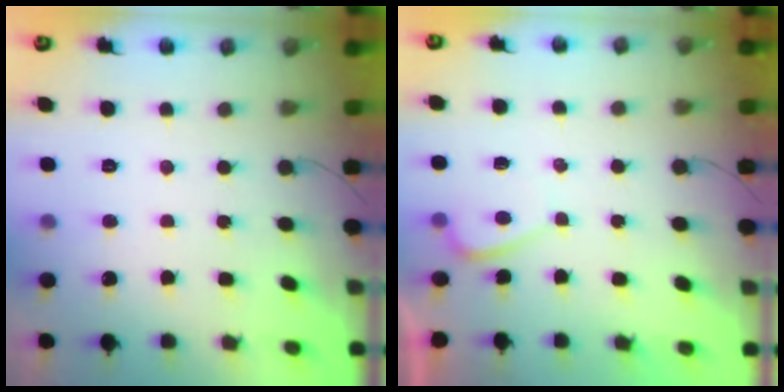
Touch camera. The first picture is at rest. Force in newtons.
{"total": 0.8, "press": 0.6, "slide": 0.5}